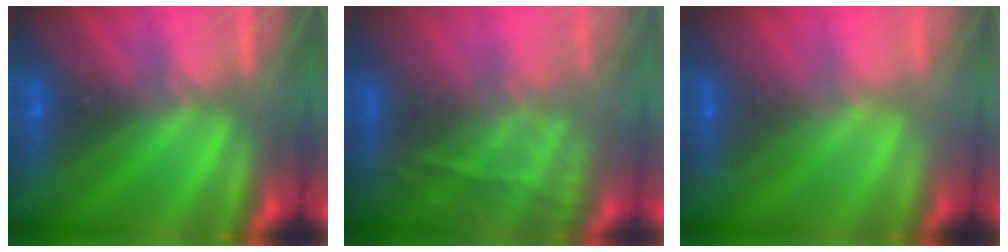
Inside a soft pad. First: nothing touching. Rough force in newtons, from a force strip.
{"total": 11.2}
{"total": 2.2}